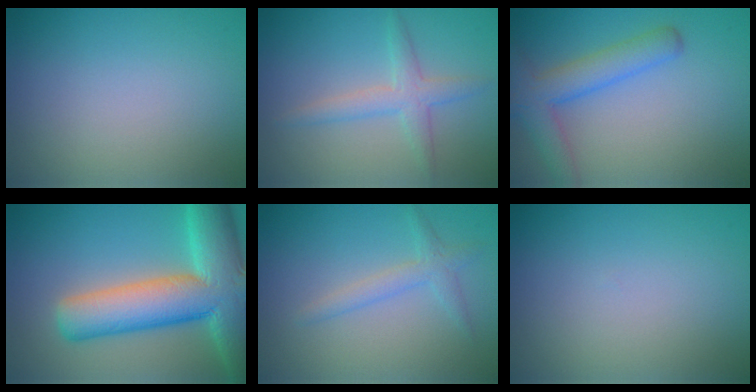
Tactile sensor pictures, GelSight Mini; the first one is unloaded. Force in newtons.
{"total": 2.7, "press": 2.7, "slide": 0.0}
{"total": 4.4, "press": 4.4, "slide": 0.3}
{"total": 12.1, "press": 12.1, "slide": 0.9}
{"total": 1.9, "press": 1.9, "slide": 0.1}
{"total": 0.0}